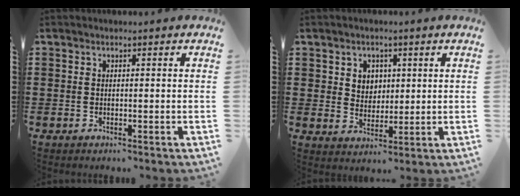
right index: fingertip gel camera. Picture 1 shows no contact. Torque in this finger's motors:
{"motor_torque": [0.43, -0.33, 0.11, 0.04]}